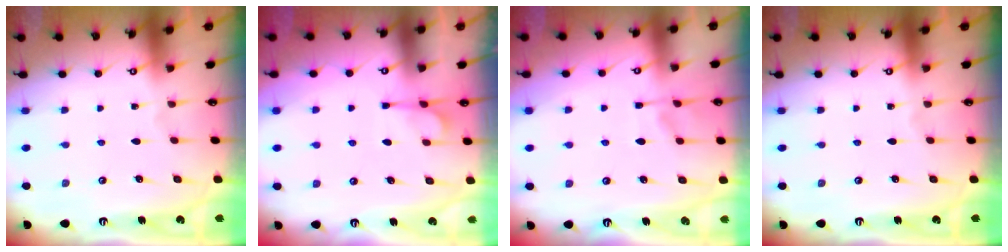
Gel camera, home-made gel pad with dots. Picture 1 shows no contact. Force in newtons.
{"total": 2.8, "press": 2.4, "slide": 1.5}
{"total": 1.2, "press": 0.1, "slide": 1.2}
{"total": 0.0}